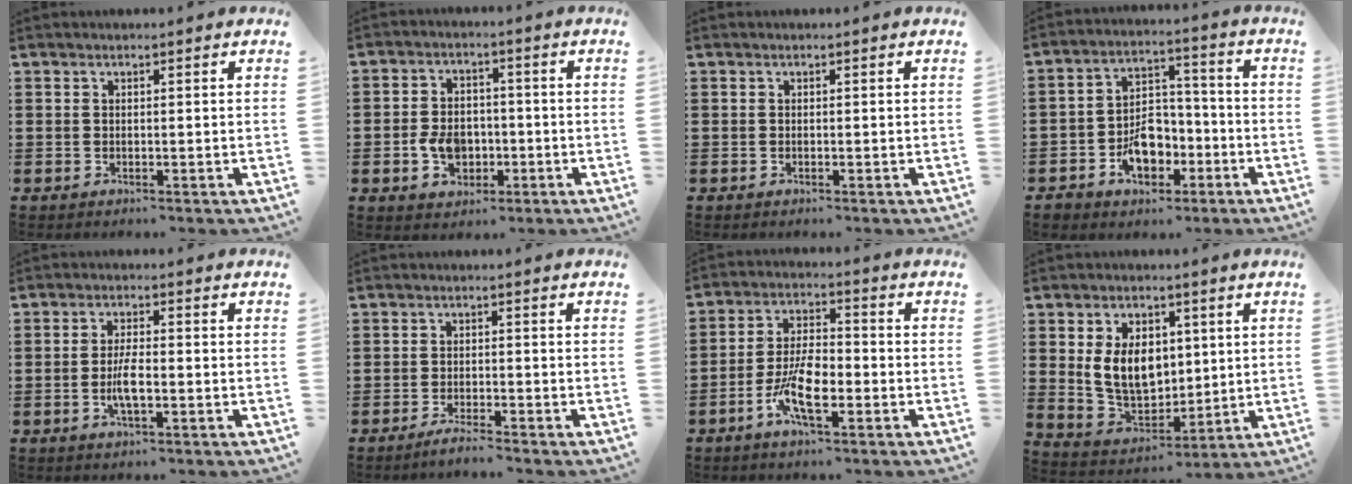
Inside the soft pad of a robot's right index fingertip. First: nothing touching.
{"total": 5.5, "force": [-1.5, 4.1, 3.3], "torque": [-0.081, 0.005, -0.031]}
{"total": 0.0}
{"total": 7.8, "force": [-3.2, 5.6, 4.3], "torque": [-0.071, 0.021, -0.055]}
{"total": 4.3, "force": [-1.2, 1.1, 3.9], "torque": [-0.090, -0.004, -0.028]}
{"total": 2.1, "force": [-2.0, -0.1, 0.6], "torque": [-0.012, 0.001, -0.038]}
{"total": 8.1, "force": [-3.3, 3.0, 6.8], "torque": [-0.149, -0.007, -0.066]}
{"total": 9.3, "force": [1.6, 6.5, 6.5], "torque": [-0.136, 0.009, 0.027]}